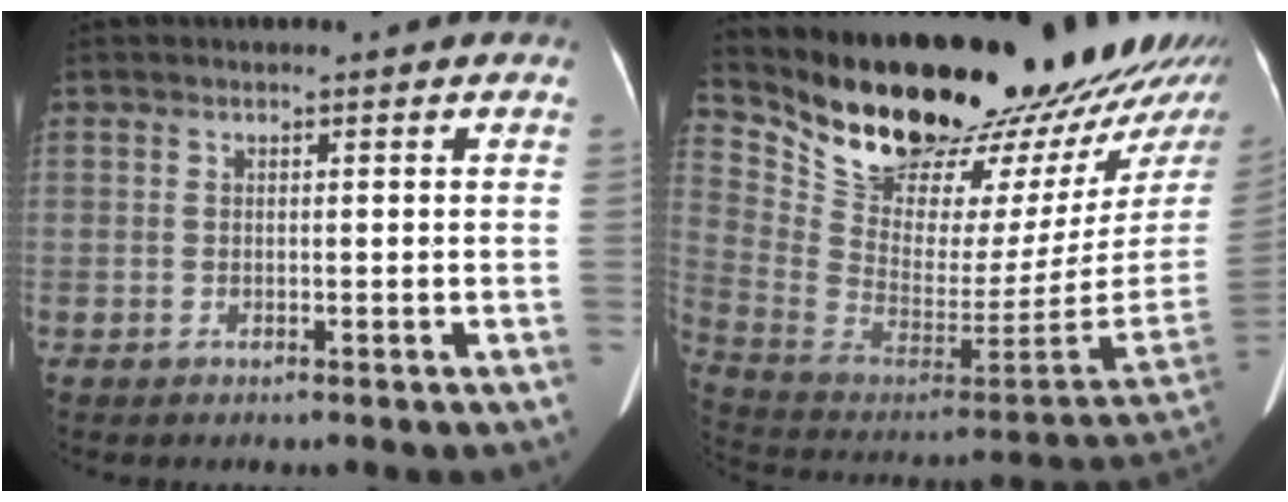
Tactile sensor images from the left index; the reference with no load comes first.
{"total": 29.4, "force": [24.5, 6.9, 14.8], "torque": [-0.249, -0.086, 0.361]}